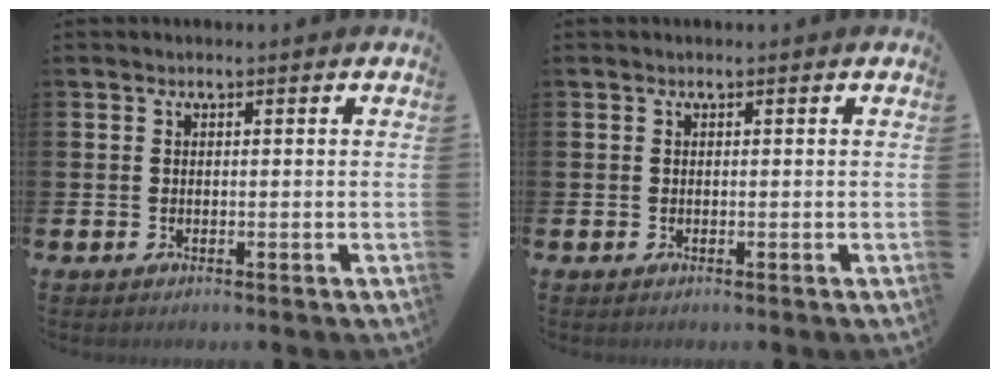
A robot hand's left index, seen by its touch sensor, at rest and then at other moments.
{"total": 0.0}